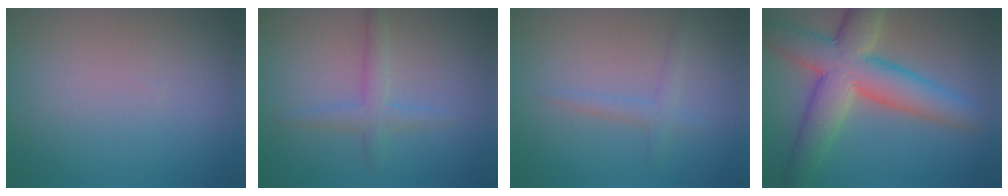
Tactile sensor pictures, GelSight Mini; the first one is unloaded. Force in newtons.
{"total": 2.3, "press": 2.3, "slide": 0.2}
{"total": 1.5, "press": 1.5, "slide": 0.1}
{"total": 9.5, "press": 9.5, "slide": 0.7}